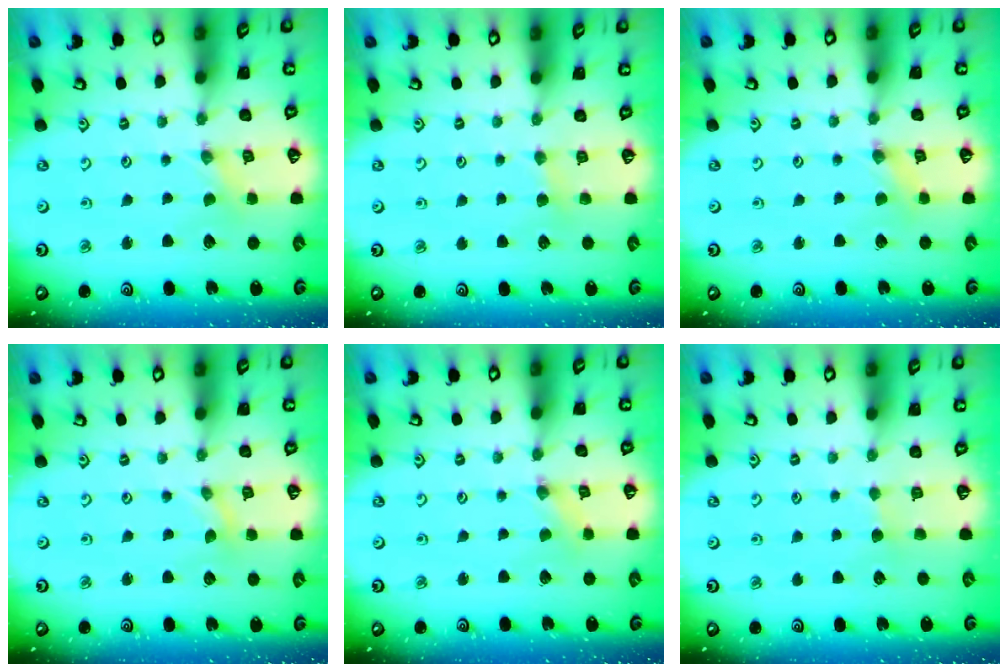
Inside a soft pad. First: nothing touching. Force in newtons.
{"total": 3.1, "press": 3.0, "slide": 0.6}
{"total": 0.0}
{"total": 0.0}
{"total": 0.0}
{"total": 2.3, "press": 2.2, "slide": 0.4}